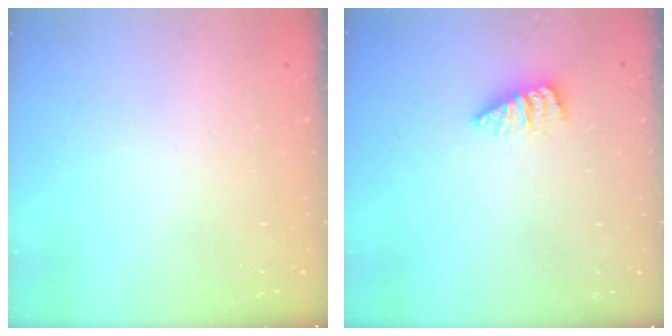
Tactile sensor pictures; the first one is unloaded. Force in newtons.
{"total": 2.7, "press": 2.7, "slide": 0.2}